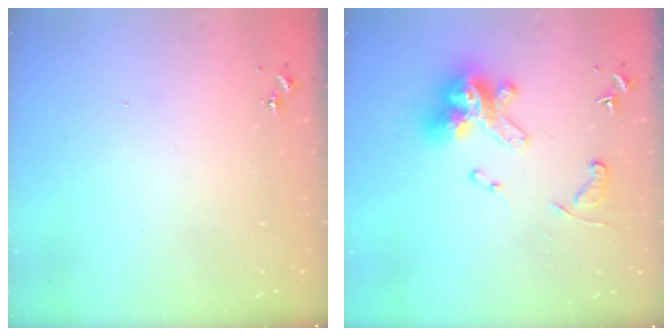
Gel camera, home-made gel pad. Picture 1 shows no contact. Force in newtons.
{"total": 17.1, "press": 17.0, "slide": 1.4}